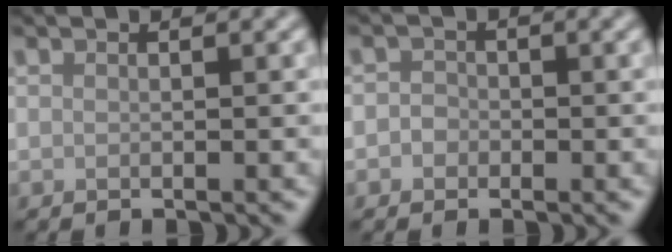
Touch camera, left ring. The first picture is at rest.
{"total": 1.2, "force": [-0.4, 1.1, 0.2], "torque": [0.004, 0.000, -0.011]}